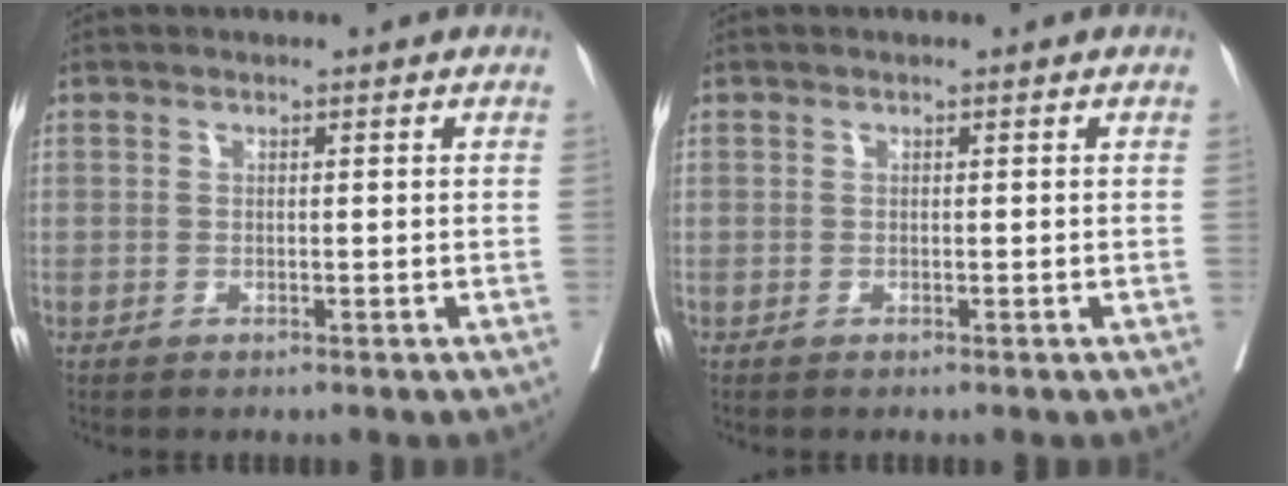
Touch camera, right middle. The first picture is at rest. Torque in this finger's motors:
{"motor_torque": [-0.10, 0.07, 0.04, 0.01]}